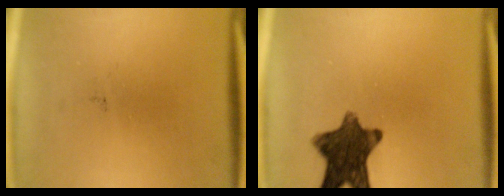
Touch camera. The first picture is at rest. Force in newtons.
{"total": 11.2}